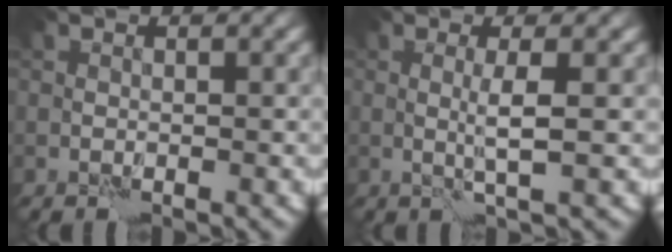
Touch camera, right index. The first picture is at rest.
{"total": 2.0, "force": [0.5, -0.2, 2.0], "torque": [-0.038, -0.005, 0.007]}